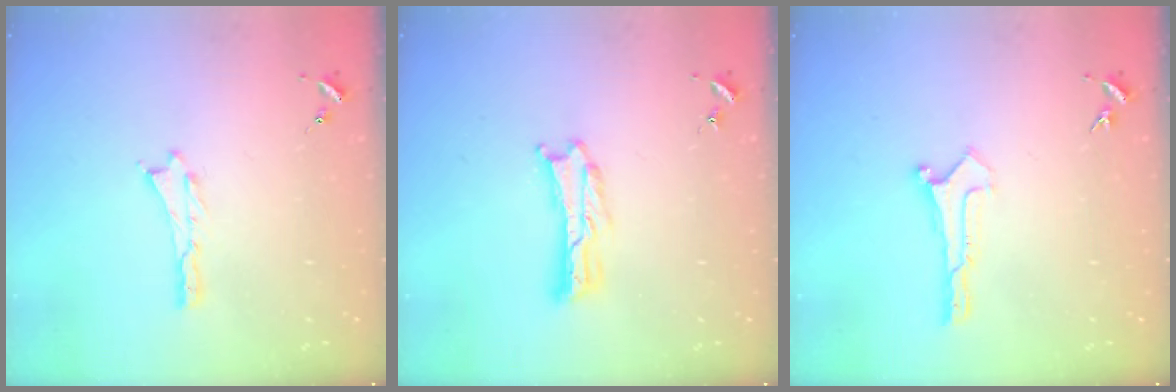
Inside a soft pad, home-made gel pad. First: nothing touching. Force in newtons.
{"total": 1.0, "press": 1.0, "slide": 0.2}
{"total": 0.0}